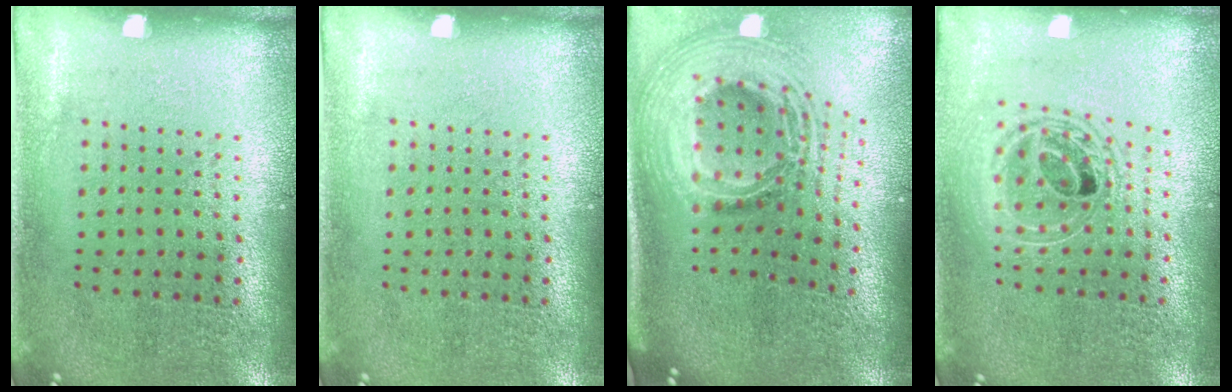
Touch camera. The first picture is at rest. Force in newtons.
{"total": 0.0}
{"total": 3.1, "press": 2.0, "slide": 2.3}
{"total": 1.6, "press": 1.3, "slide": 0.9}